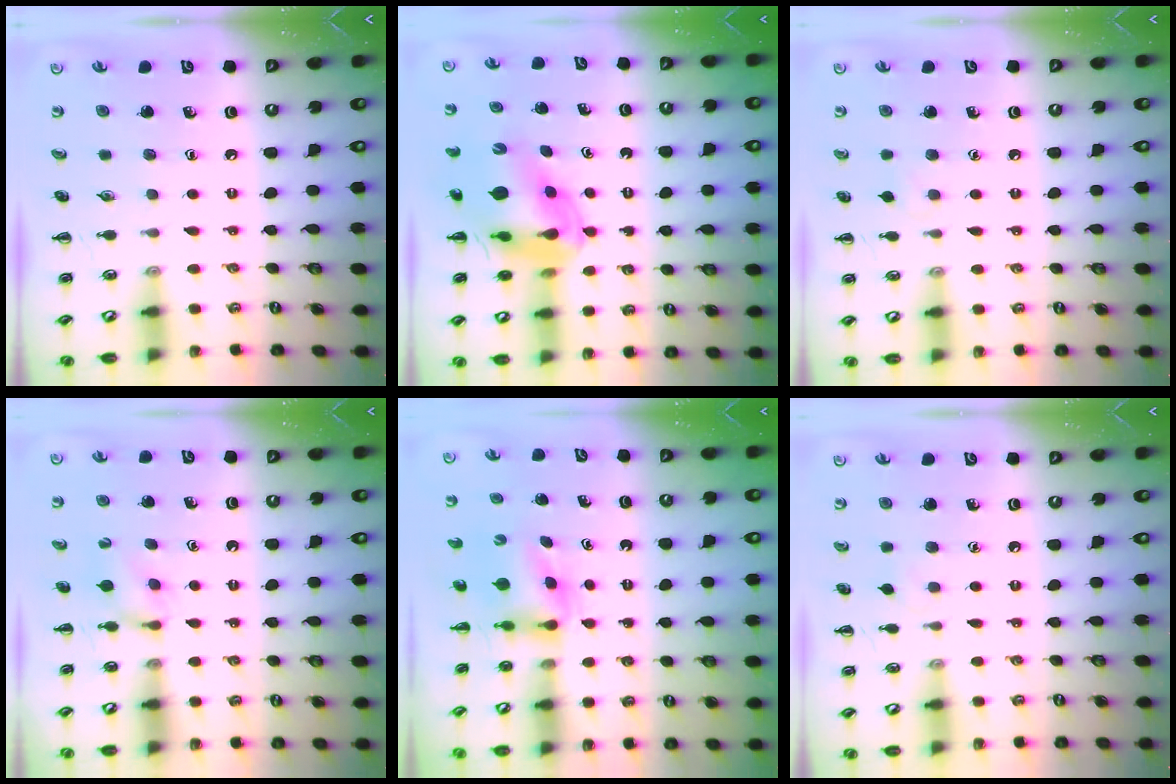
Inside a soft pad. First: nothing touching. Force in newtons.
{"total": 11.6, "press": 11.0, "slide": 3.6}
{"total": 3.7, "press": 3.4, "slide": 1.4}
{"total": 4.7, "press": 4.5, "slide": 1.5}
{"total": 3.6, "press": 3.6, "slide": 0.6}
{"total": 3.5, "press": 3.2, "slide": 1.2}